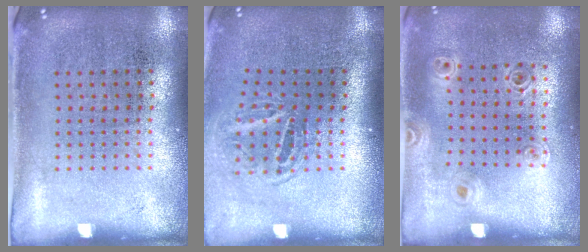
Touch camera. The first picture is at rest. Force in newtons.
{"total": 1.7, "press": 1.2, "slide": 1.3}
{"total": 1.0, "press": 0.9, "slide": 0.2}